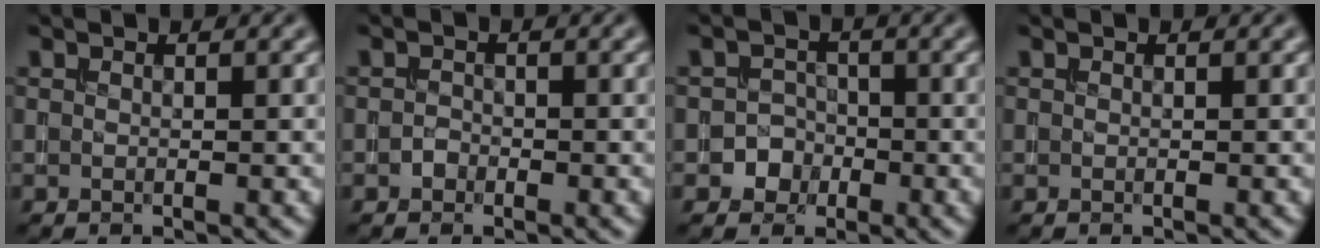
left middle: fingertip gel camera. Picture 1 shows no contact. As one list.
[{"total": 0.7, "force": [-0.5, 0.4, 0.0], "torque": [0.000, -0.001, -0.010]}, {"total": 1.9, "force": [-0.8, 1.7, 0.1], "torque": [0.020, 0.004, -0.021]}, {"total": 0.0}]